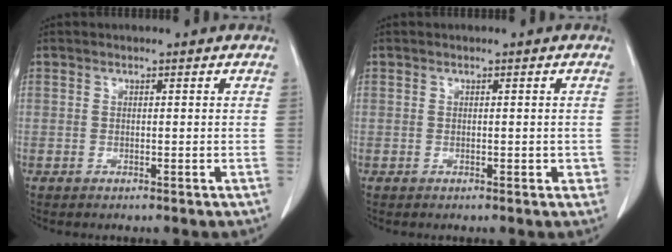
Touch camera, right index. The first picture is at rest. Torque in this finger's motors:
{"motor_torque": [0.09, 0.05, 0.00, 0.01]}